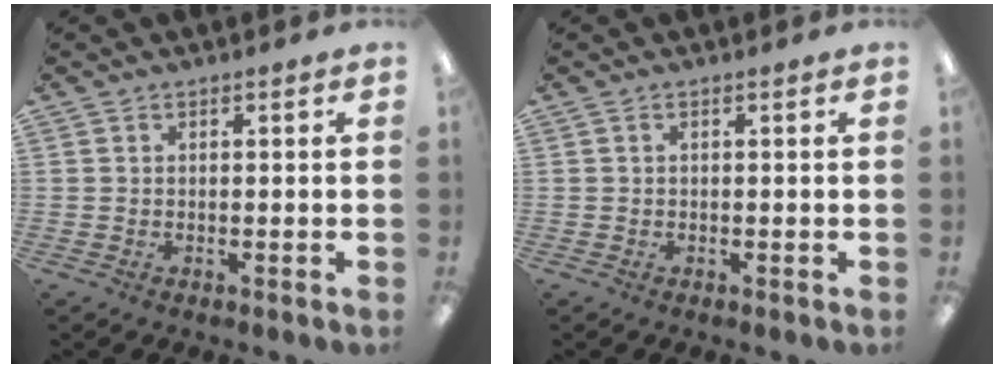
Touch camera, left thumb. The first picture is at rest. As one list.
[{"total": 0.0}]